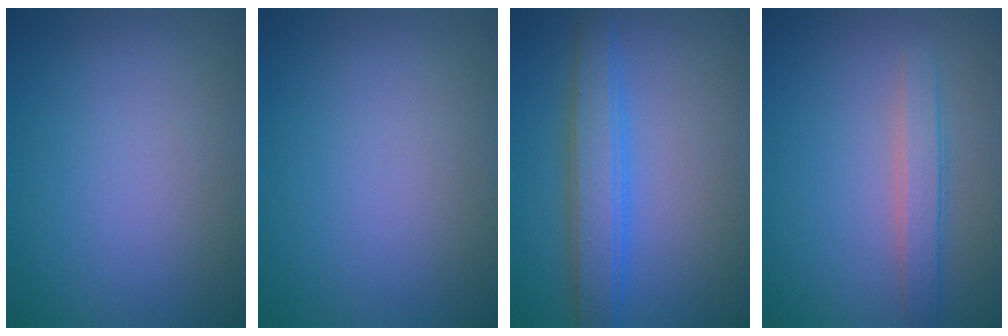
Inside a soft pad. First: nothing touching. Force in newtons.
{"total": 0.0}
{"total": 4.0, "press": 4.0, "slide": 0.1}
{"total": 2.4, "press": 2.4, "slide": 0.2}